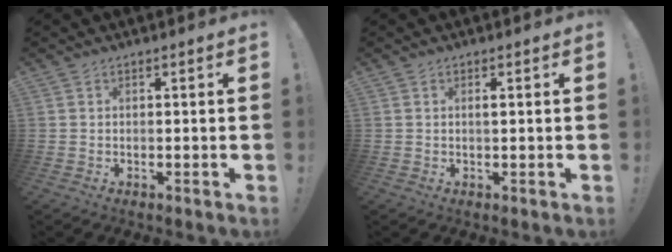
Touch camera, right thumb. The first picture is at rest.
{"total": 0.8, "force": [0.0, 0.0, 0.8], "torque": [-0.013, 0.000, -0.001]}